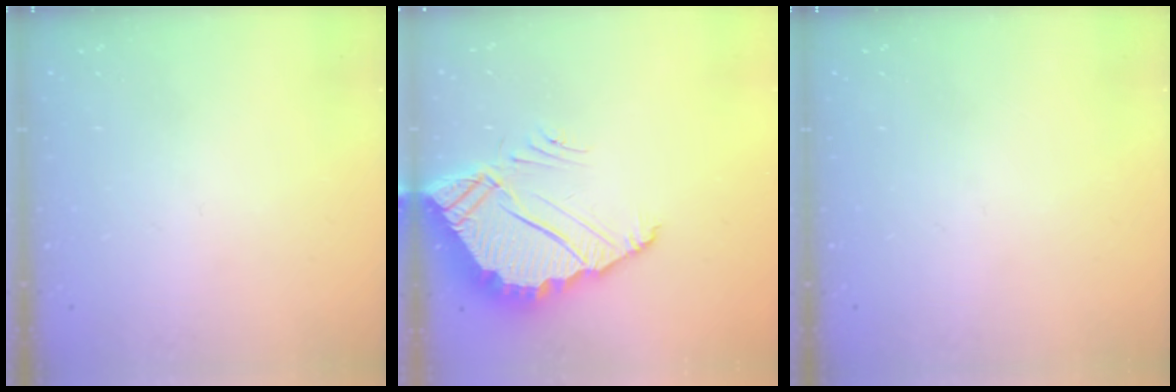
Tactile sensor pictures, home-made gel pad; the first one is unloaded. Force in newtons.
{"total": 8.5, "press": 8.5, "slide": 0.5}
{"total": 0.0}